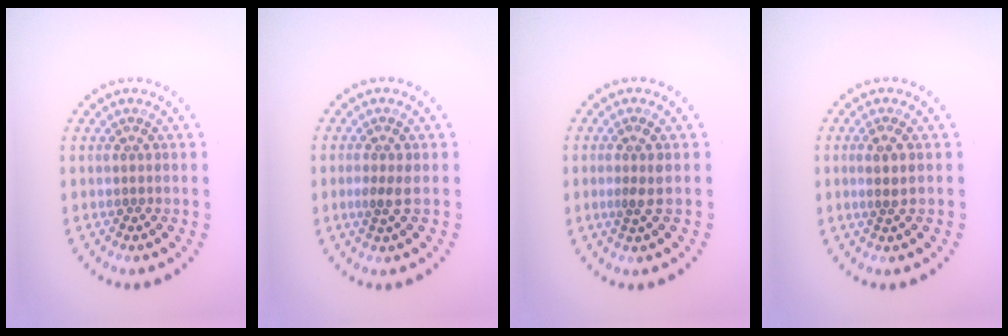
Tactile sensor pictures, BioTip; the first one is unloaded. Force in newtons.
{"total": 1.3, "press": 1.1, "slide": 0.7}
{"total": 1.3, "press": 1.0, "slide": 0.8}
{"total": 1.3, "press": 1.1, "slide": 0.7}